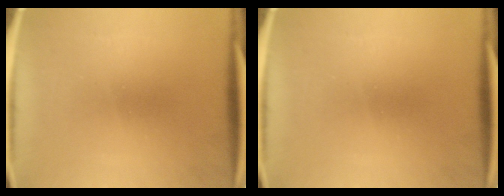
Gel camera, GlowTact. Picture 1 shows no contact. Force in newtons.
{"total": 0.0}